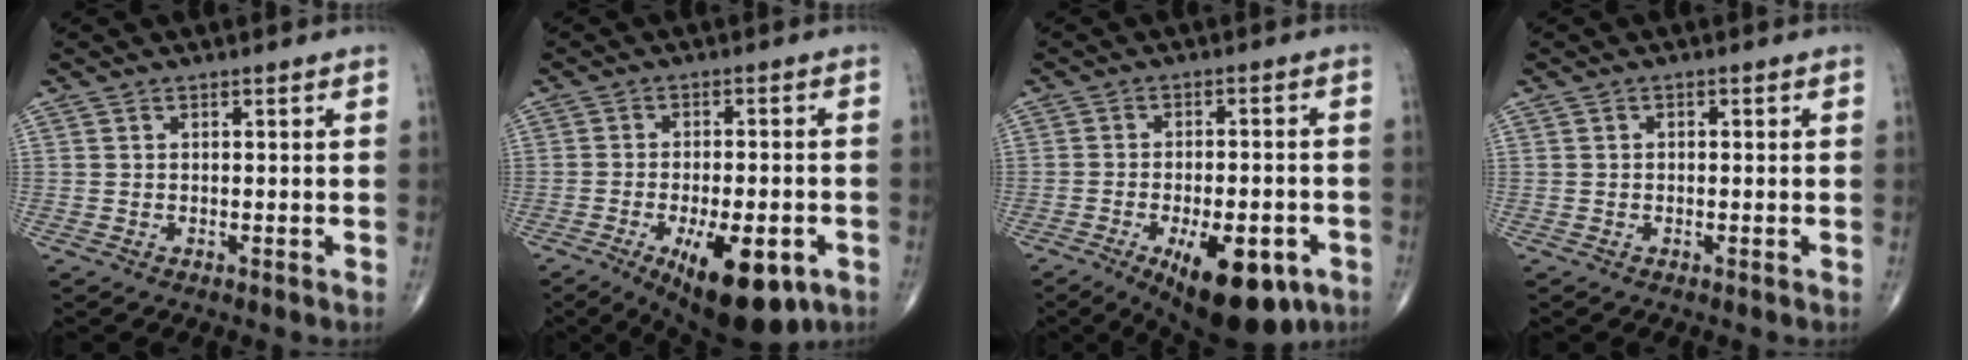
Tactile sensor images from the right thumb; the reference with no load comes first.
{"total": 14.8, "force": [-6.4, 5.8, 12.0], "torque": [-0.162, 0.005, -0.081]}
{"total": 15.5, "force": [-7.2, 6.5, 12.1], "torque": [-0.150, 0.012, -0.091]}
{"total": 0.5, "force": [0.1, 0.3, 0.4], "torque": [-0.004, 0.000, -0.001]}